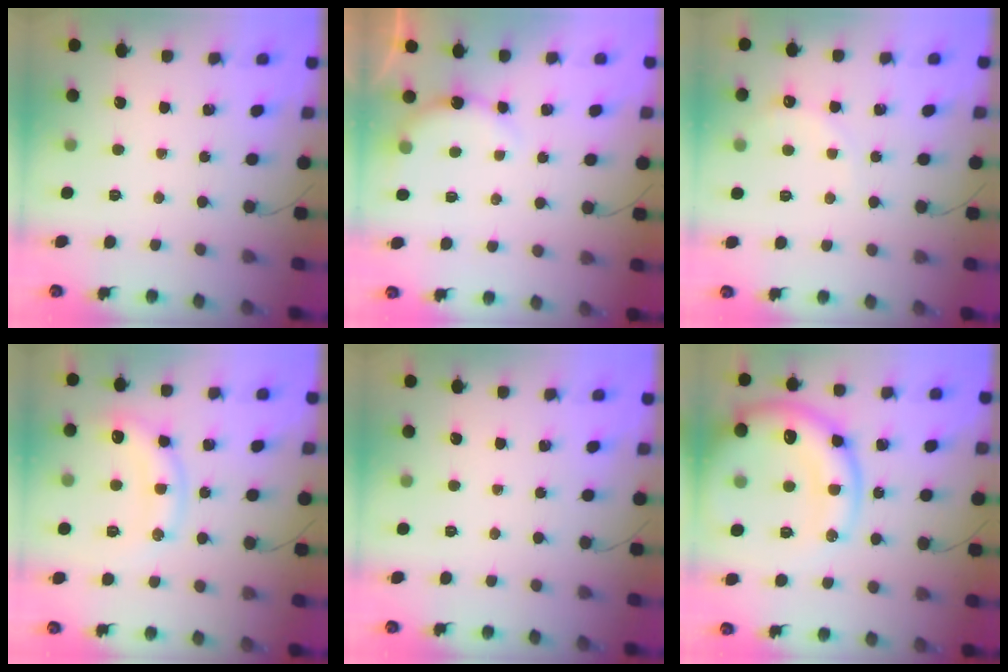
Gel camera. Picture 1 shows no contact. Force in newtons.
{"total": 5.6, "press": 5.5, "slide": 1.3}
{"total": 4.6, "press": 4.4, "slide": 1.5}
{"total": 12.7, "press": 12.7, "slide": 0.9}
{"total": 0.0}
{"total": 22.2, "press": 22.0, "slide": 3.1}